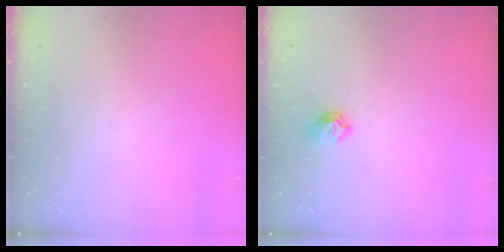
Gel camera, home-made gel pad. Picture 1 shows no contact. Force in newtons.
{"total": 7.5, "press": 7.5, "slide": 0.1}